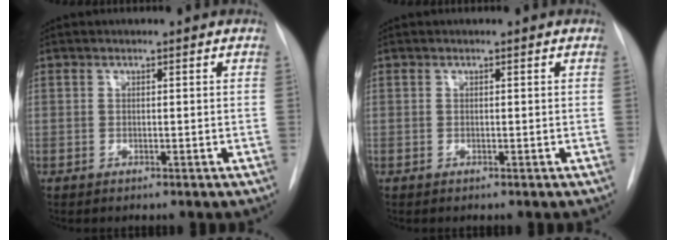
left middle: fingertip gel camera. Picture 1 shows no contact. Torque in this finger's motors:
{"motor_torque": [-0.02, 0.00, 0.05, 0.00]}